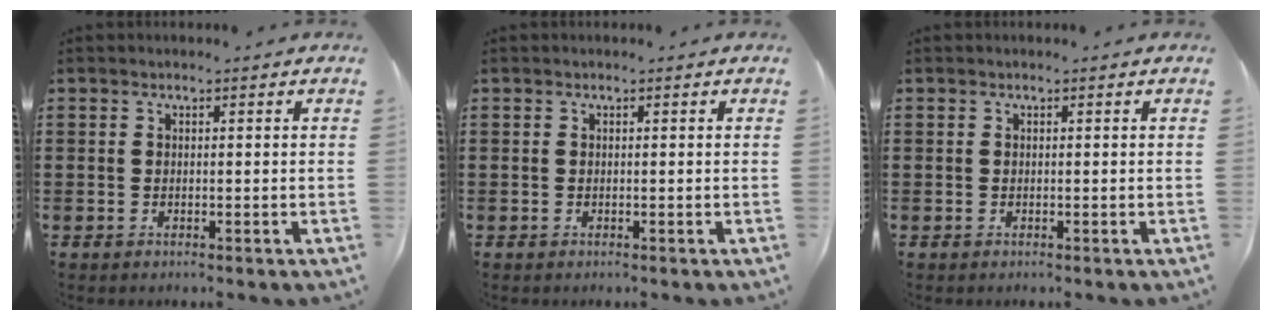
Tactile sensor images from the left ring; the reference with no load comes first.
{"total": 0.0}
{"total": 0.0}